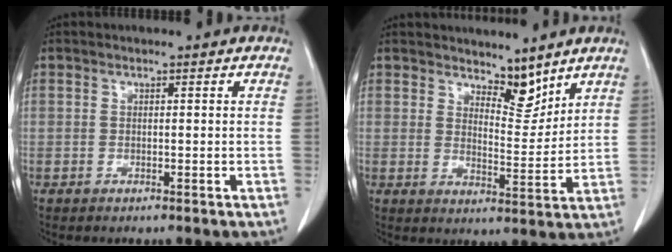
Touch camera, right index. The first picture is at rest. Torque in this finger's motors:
{"motor_torque": [-0.05, 0.38, 0.02, 0.00]}